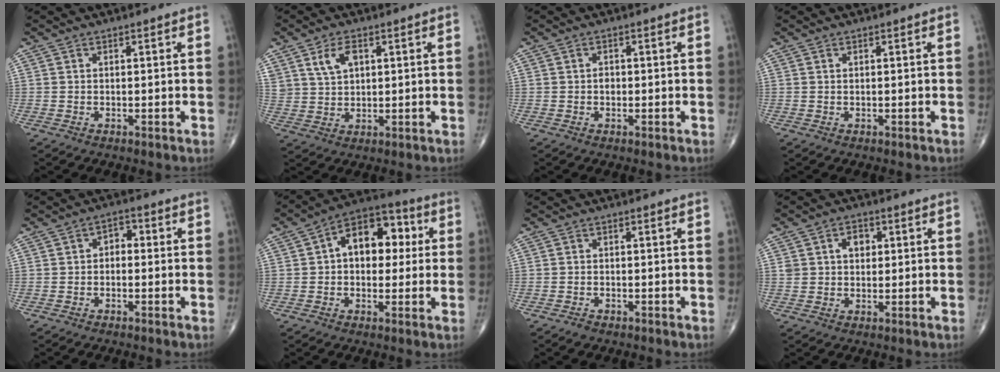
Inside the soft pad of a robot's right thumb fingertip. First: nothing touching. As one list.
[{"total": 5.6, "force": [2.5, 3.4, 3.7], "torque": [-0.060, -0.009, 0.052]}, {"total": 1.2, "force": [-0.1, 0.9, 0.8], "torque": [-0.010, 0.002, -0.003]}, {"total": 0.0}, {"total": 2.9, "force": [-0.2, 2.1, 2.0], "torque": [-0.013, 0.014, -0.016]}, {"total": 12.8, "force": [2.1, 8.3, 9.5], "torque": [-0.103, 0.030, 0.019]}, {"total": 1.2, "force": [-0.9, 0.7, 0.3], "torque": [-0.009, 0.003, -0.015]}, {"total": 4.4, "force": [1.2, 3.3, 2.6], "torque": [-0.022, 0.002, 0.018]}]